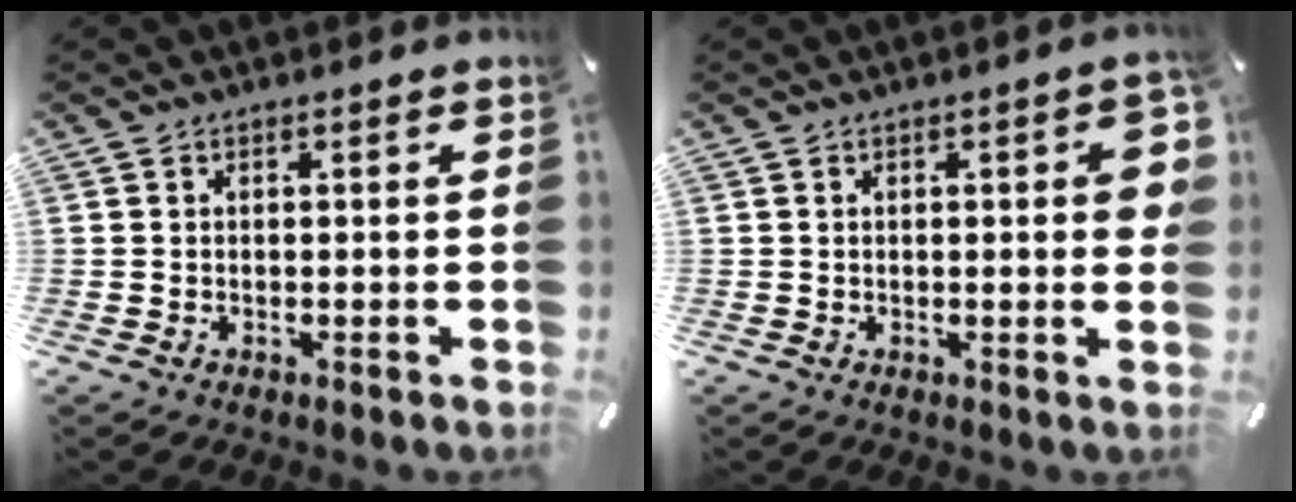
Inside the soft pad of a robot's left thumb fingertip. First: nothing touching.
{"total": 6.2, "force": [0.9, 1.9, 5.9], "torque": [-0.080, -0.002, 0.012]}